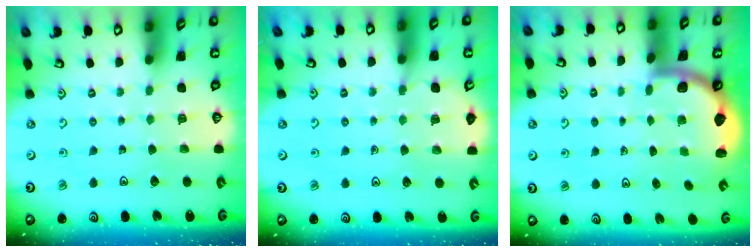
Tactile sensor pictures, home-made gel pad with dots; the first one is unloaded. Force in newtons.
{"total": 8.1, "press": 7.8, "slide": 2.3}
{"total": 1.6, "press": 1.6, "slide": 0.1}